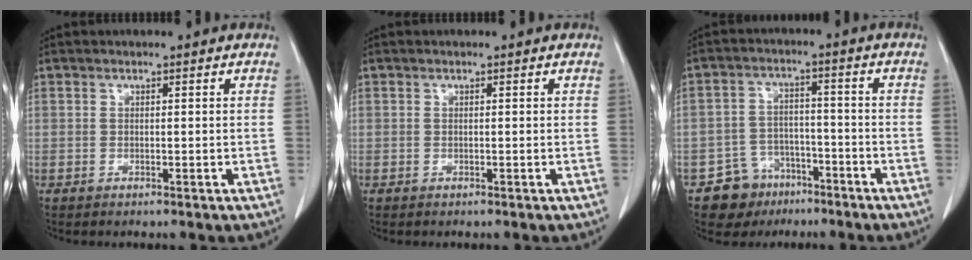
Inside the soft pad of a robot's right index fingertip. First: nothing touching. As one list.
[{"total": 0.0}, {"total": 6.8, "force": [-4.3, 5.2, 0.6], "torque": [-0.002, 0.012, -0.063]}]